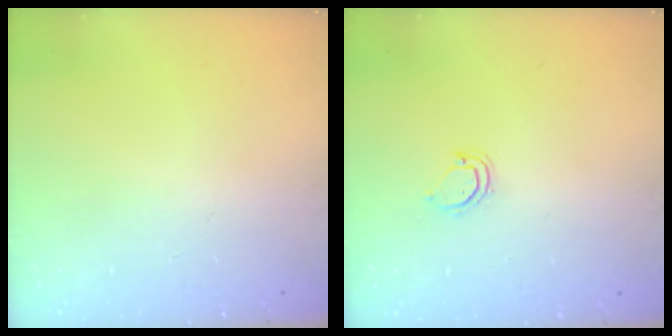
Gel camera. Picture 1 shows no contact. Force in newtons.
{"total": 3.9, "press": 3.9, "slide": 0.3}